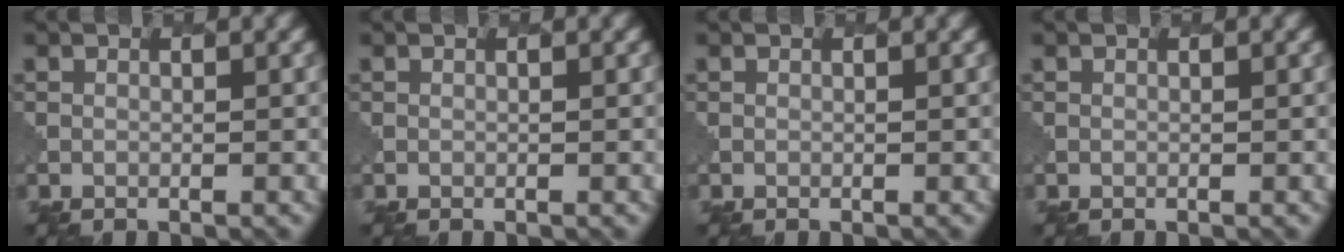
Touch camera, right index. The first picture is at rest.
{"total": 0.0}
{"total": 0.0}
{"total": 0.0}